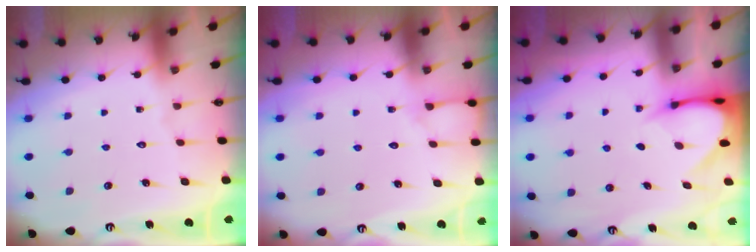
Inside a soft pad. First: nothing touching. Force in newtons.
{"total": 5.0, "press": 5.0, "slide": 0.5}
{"total": 4.7, "press": 4.7, "slide": 0.6}